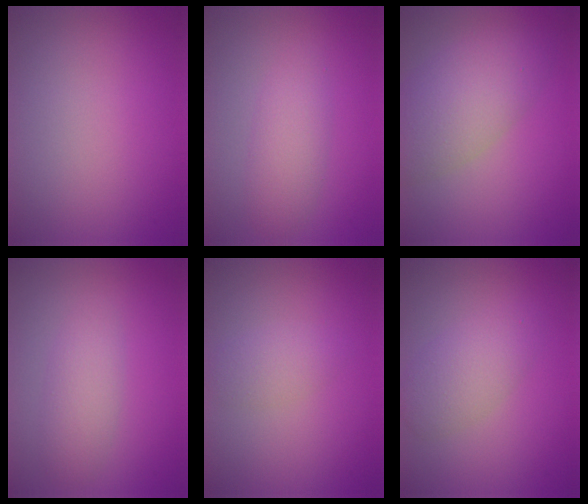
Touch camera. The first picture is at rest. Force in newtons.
{"total": 2.8, "press": 2.8, "slide": 0.1}
{"total": 5.9, "press": 5.9, "slide": 0.4}
{"total": 2.6, "press": 2.6, "slide": 0.1}
{"total": 1.8, "press": 1.8, "slide": 0.0}
{"total": 3.1, "press": 3.1, "slide": 0.0}